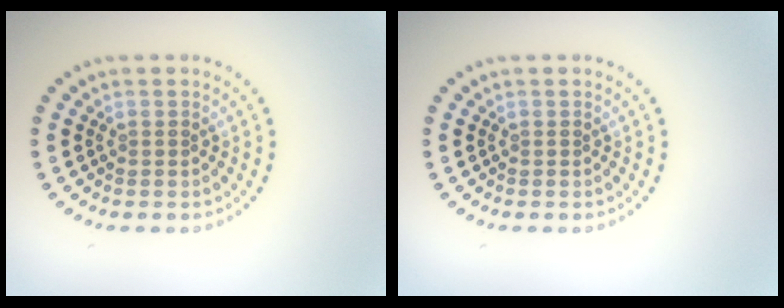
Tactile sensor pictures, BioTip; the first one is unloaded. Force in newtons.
{"total": 0.0}